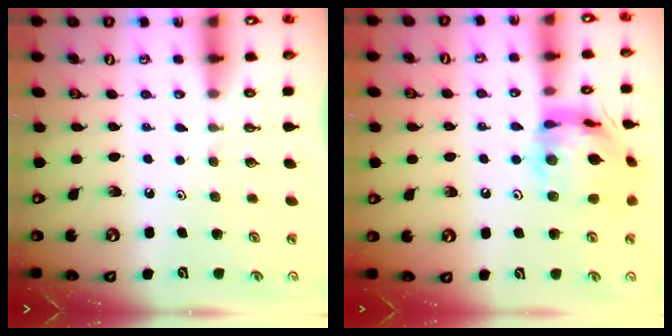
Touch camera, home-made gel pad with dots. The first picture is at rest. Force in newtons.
{"total": 16.4, "press": 16.3, "slide": 1.7}